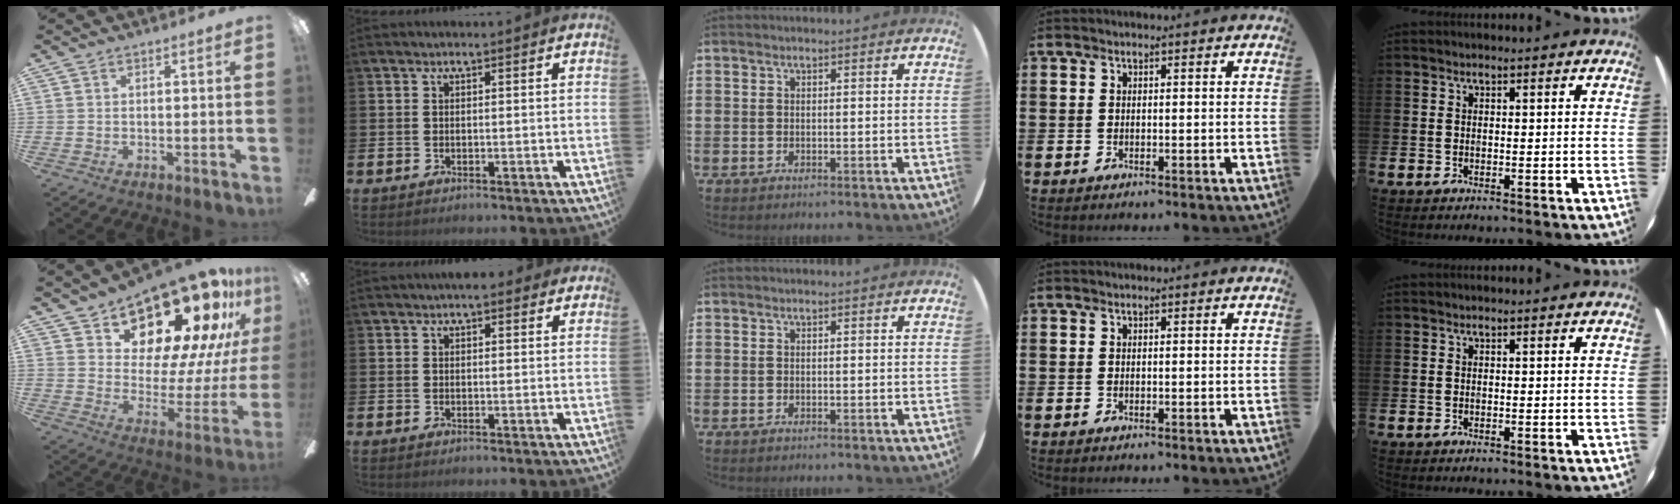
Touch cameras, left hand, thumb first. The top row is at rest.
{"thumb": {"total": 21.5, "force": [16.5, 8.9, 10.4], "torque": [-0.141, -0.132, 0.280]}, "index": {"total": 2.1, "force": [1.8, 0.7, 0.6], "torque": [-0.003, -0.001, 0.032]}}